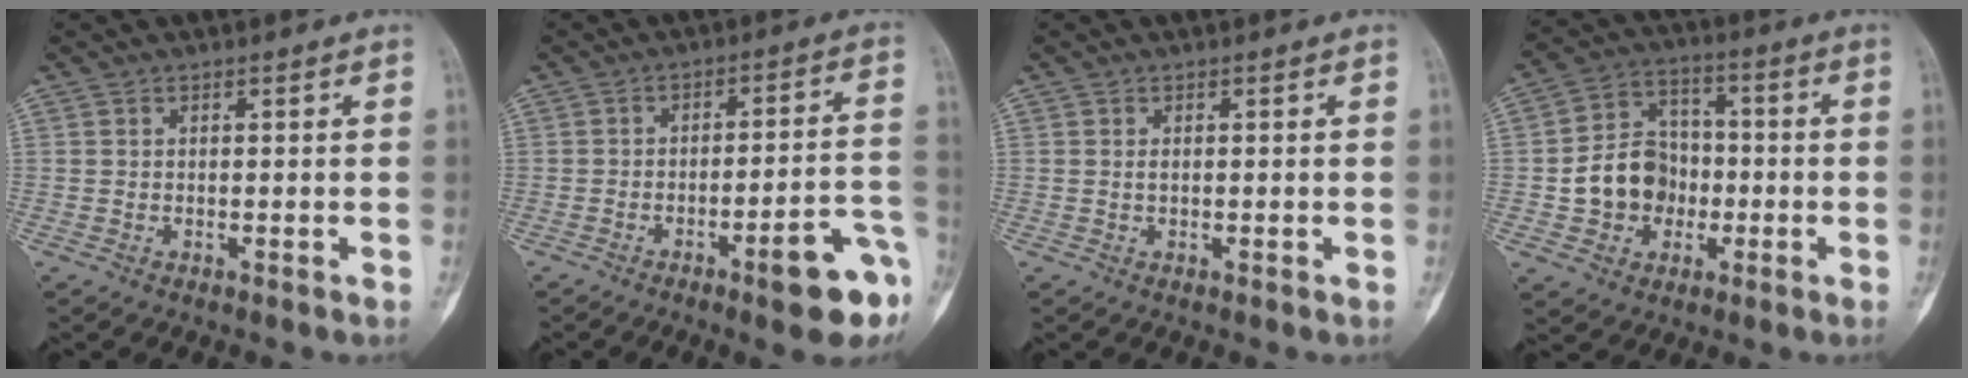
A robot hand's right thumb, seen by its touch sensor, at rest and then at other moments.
{"total": 12.2, "force": [-6.3, 2.5, 10.1], "torque": [-0.112, 0.045, -0.081]}
{"total": 0.6, "force": [0.0, 0.4, 0.5], "torque": [-0.008, 0.000, 0.000]}
{"total": 11.6, "force": [-2.1, 9.8, 5.8], "torque": [-0.067, 0.032, -0.039]}